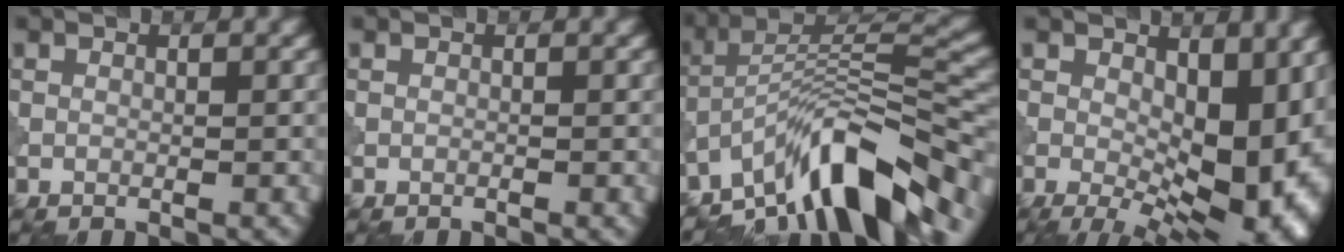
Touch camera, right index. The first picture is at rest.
{"total": 0.0}
{"total": 11.1, "force": [-7.6, 3.1, 7.6], "torque": [-0.114, 0.015, -0.145]}
{"total": 14.0, "force": [0.0, 7.5, 11.9], "torque": [-0.136, -0.013, 0.019]}